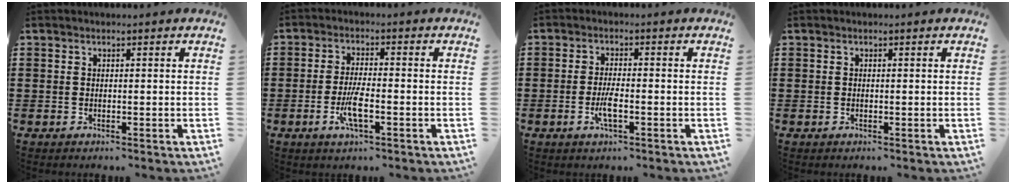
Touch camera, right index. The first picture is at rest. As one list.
[{"total": 4.9, "force": [-1.8, 1.0, 4.5], "torque": [-0.094, -0.007, -0.037]}, {"total": 3.4, "force": [-1.3, 0.7, 3.1], "torque": [-0.067, -0.006, -0.027]}, {"total": 0.0}]